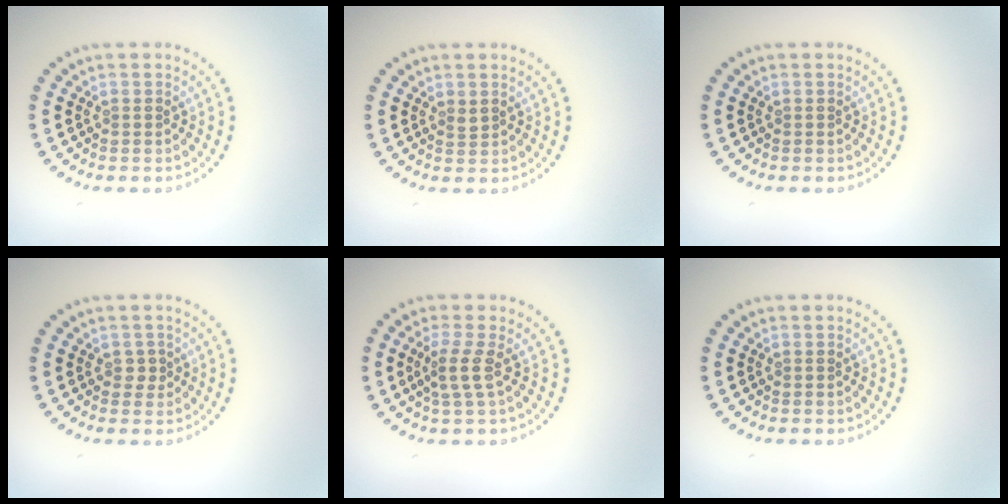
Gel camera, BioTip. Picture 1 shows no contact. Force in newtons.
{"total": 0.7, "press": 0.6, "slide": 0.3}
{"total": 0.0}
{"total": 0.9, "press": 0.8, "slide": 0.4}
{"total": 2.2, "press": 1.7, "slide": 1.3}
{"total": 0.0}